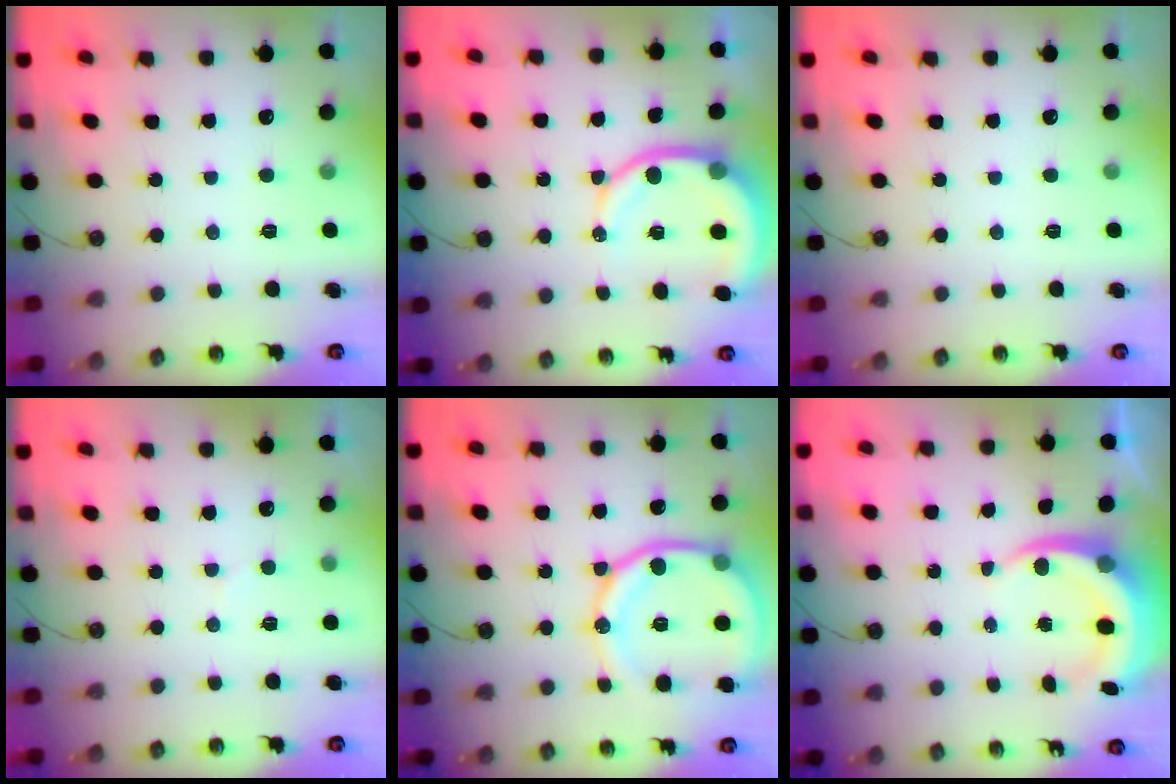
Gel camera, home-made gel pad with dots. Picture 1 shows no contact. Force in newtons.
{"total": 10.5, "press": 10.4, "slide": 1.4}
{"total": 0.0}
{"total": 4.8, "press": 4.8, "slide": 0.4}
{"total": 16.1, "press": 16.1, "slide": 1.5}
{"total": 7.6, "press": 7.5, "slide": 1.4}